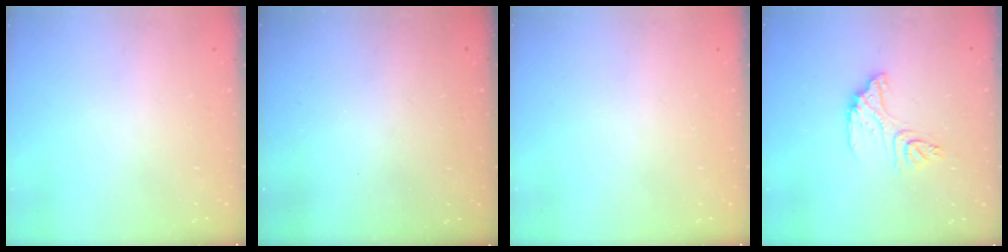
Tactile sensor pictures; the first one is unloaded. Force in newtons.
{"total": 3.3, "press": 3.3, "slide": 0.3}
{"total": 0.0}
{"total": 12.5, "press": 12.4, "slide": 1.1}